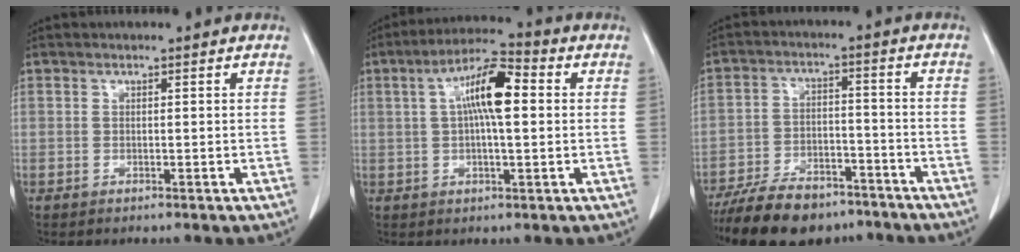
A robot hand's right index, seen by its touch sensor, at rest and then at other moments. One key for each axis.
{"total": 9.5, "fx": 1.7, "fy": 2.2, "fz": 9.1, "tx": -0.168, "ty": 0.024, "tz": 0.022}
{"total": 14.8, "fx": -11.9, "fy": 5.8, "fz": 6.6, "tx": -0.111, "ty": 0.001, "tz": -0.187}